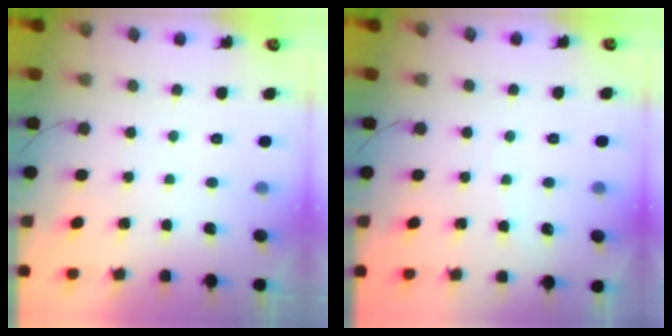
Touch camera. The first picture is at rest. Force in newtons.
{"total": 2.4, "press": 2.4, "slide": 0.3}